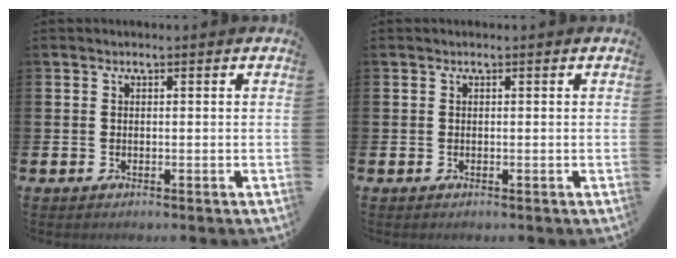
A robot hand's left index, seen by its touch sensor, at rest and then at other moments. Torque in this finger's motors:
{"motor_torque": [0.00, 0.00, 0.00, 0.00]}